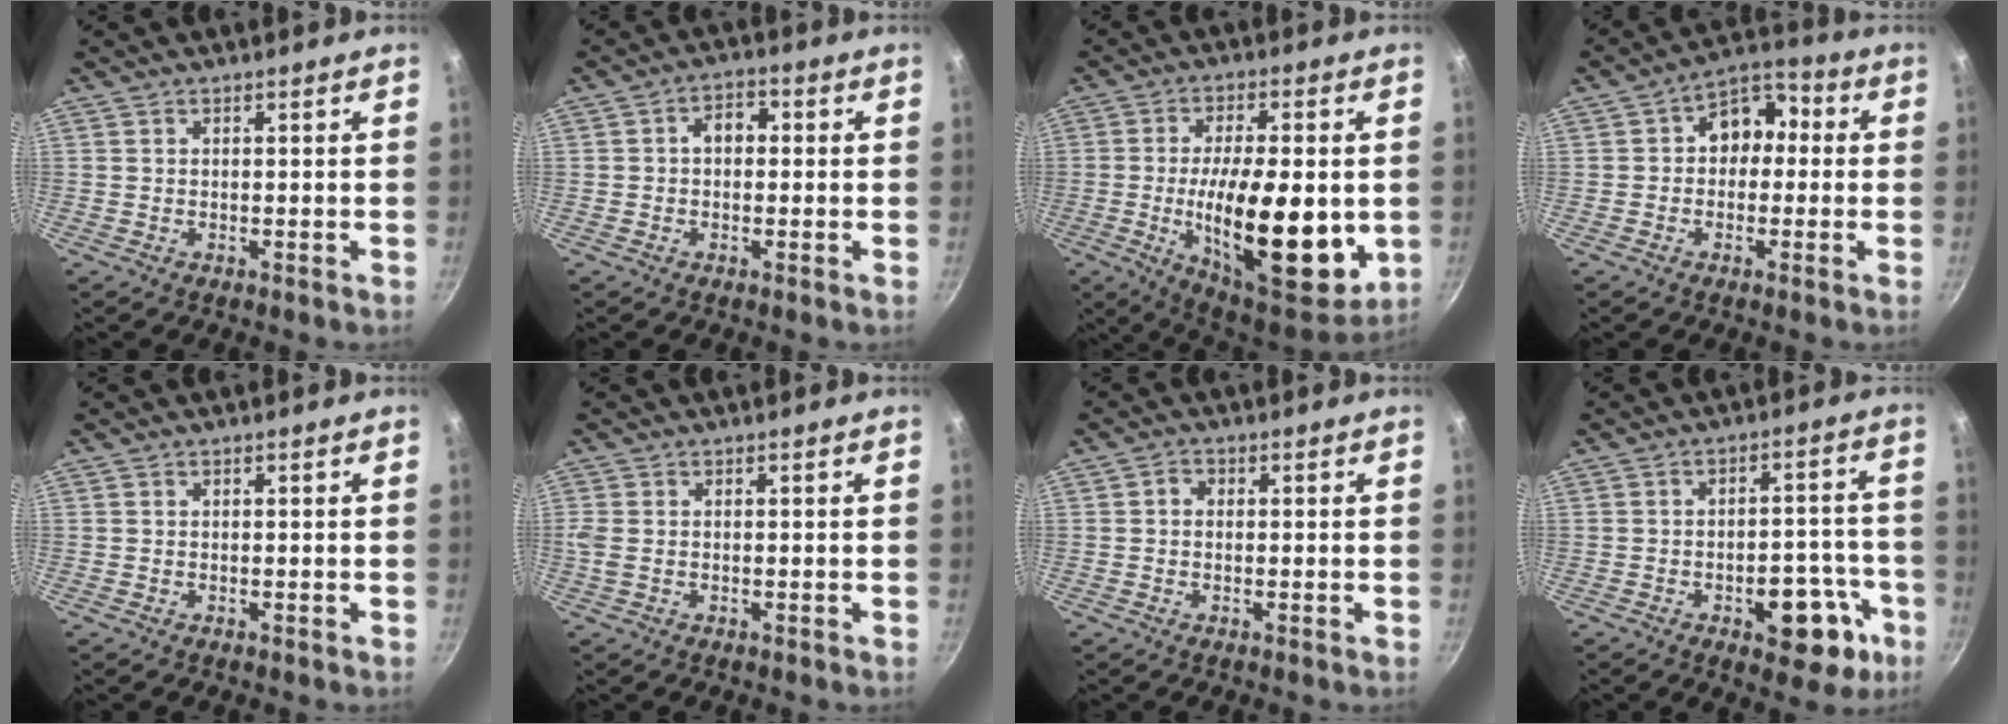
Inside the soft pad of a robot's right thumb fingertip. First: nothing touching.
{"total": 4.2, "force": [0.2, 3.2, 2.8], "torque": [-0.023, 0.013, -0.005]}
{"total": 22.5, "force": [-2.7, 8.9, 20.5], "torque": [-0.302, -0.010, -0.040]}
{"total": 8.6, "force": [0.3, 6.7, 5.3], "torque": [-0.022, 0.028, -0.013]}
{"total": 0.0}
{"total": 1.9, "force": [-0.2, 1.3, 1.4], "torque": [-0.033, -0.001, -0.005]}
{"total": 1.8, "force": [0.0, 1.5, 1.0], "torque": [-0.015, 0.007, -0.005]}
{"total": 13.0, "force": [-5.7, 6.7, 9.6], "torque": [-0.071, 0.042, -0.068]}